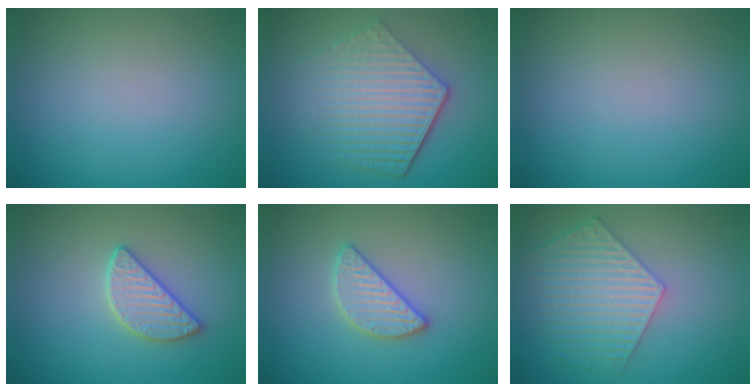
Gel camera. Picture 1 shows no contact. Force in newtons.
{"total": 6.2, "press": 4.5, "slide": 4.3}
{"total": 0.0}
{"total": 2.9, "press": 2.8, "slide": 0.9}
{"total": 2.8, "press": 2.7, "slide": 0.5}
{"total": 5.7, "press": 4.6, "slide": 3.4}